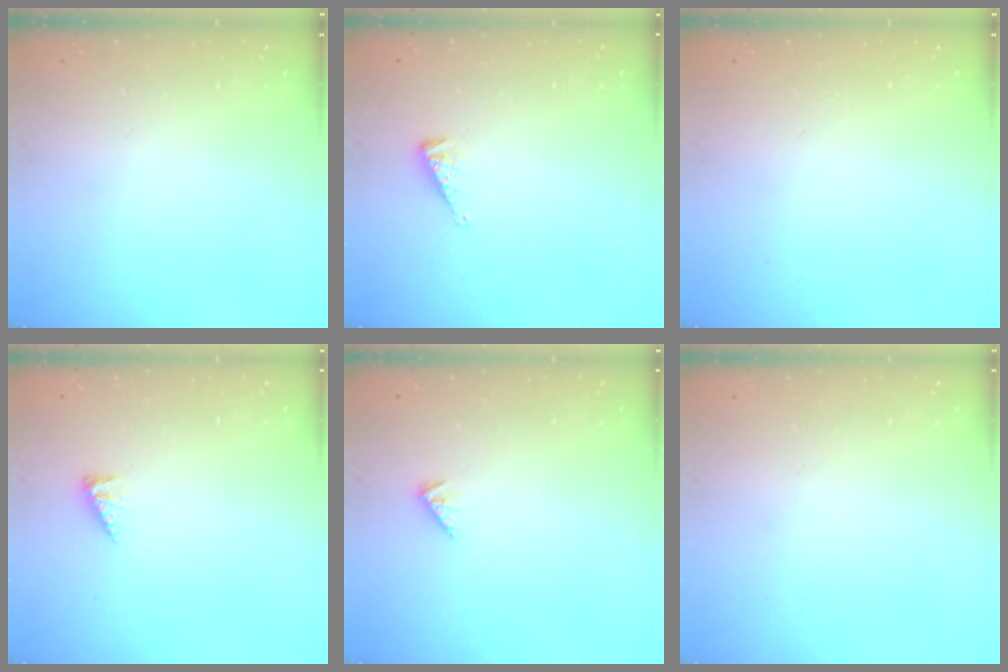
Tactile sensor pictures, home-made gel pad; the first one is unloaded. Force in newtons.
{"total": 4.0, "press": 4.0, "slide": 0.5}
{"total": 0.0}
{"total": 3.1, "press": 3.0, "slide": 0.6}
{"total": 1.9, "press": 1.9, "slide": 0.4}
{"total": 0.0}